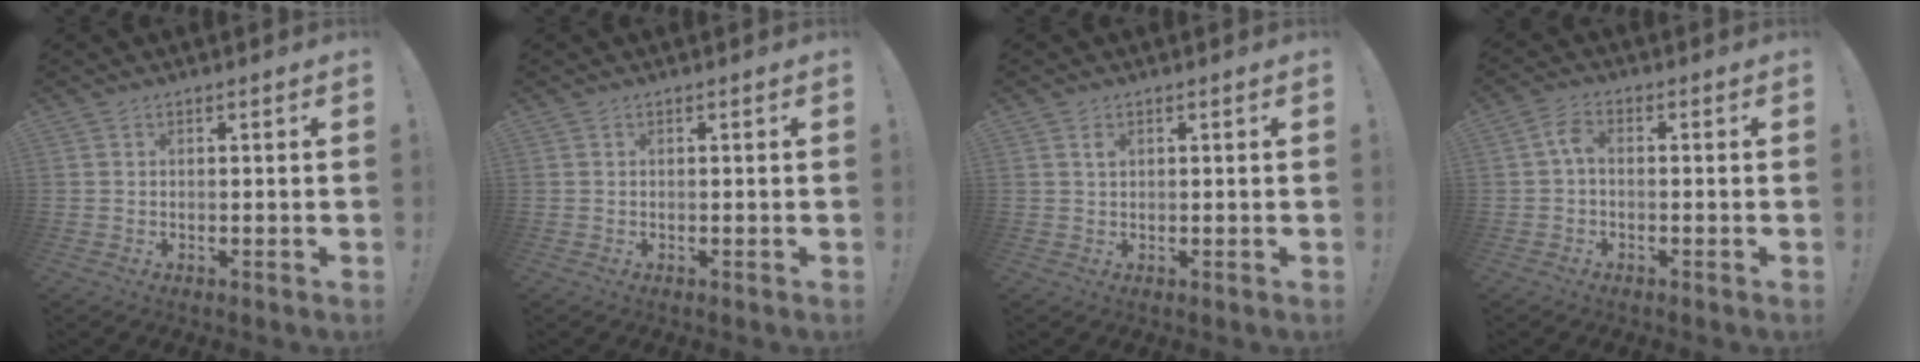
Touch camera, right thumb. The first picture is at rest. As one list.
[{"total": 0.0}, {"total": 1.3, "force": [0.7, 0.8, 0.8], "torque": [-0.010, -0.001, 0.013]}, {"total": 3.8, "force": [-0.2, 2.1, 3.2], "torque": [-0.065, 0.009, -0.004]}]